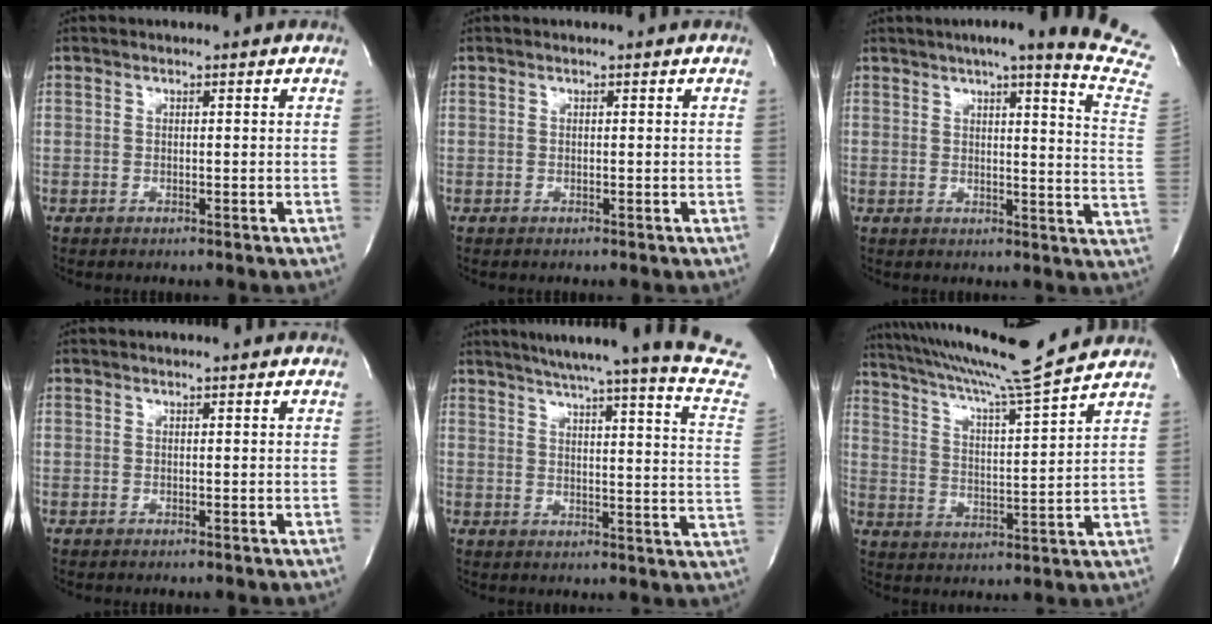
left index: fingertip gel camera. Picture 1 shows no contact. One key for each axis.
{"total": 0.0}
{"total": 19.9, "fx": 16.7, "fy": -0.6, "fz": 10.9, "tx": -0.141, "ty": -0.069, "tz": 0.182}
{"total": 0.0}
{"total": 23.4, "fx": 20.7, "fy": -1.7, "fz": 10.8, "tx": -0.154, "ty": -0.084, "tz": 0.241}
{"total": 15.3, "fx": 14.0, "fy": -2.2, "fz": 5.9, "tx": -0.114, "ty": -0.022, "tz": 0.221}